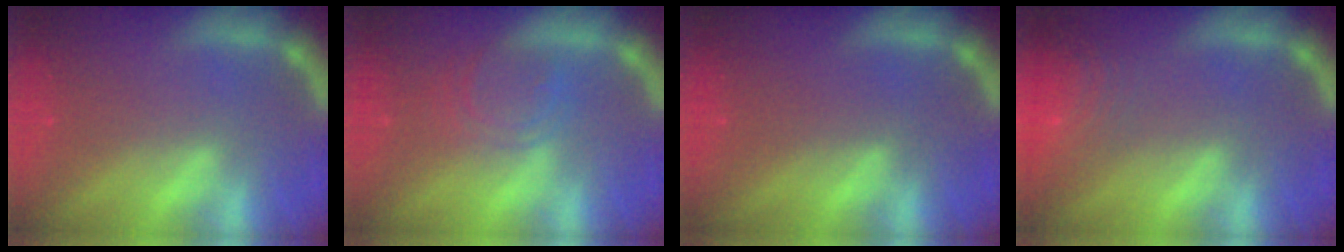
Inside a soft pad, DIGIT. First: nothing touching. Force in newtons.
{"total": 4.0}
{"total": 0.0}
{"total": 9.1}